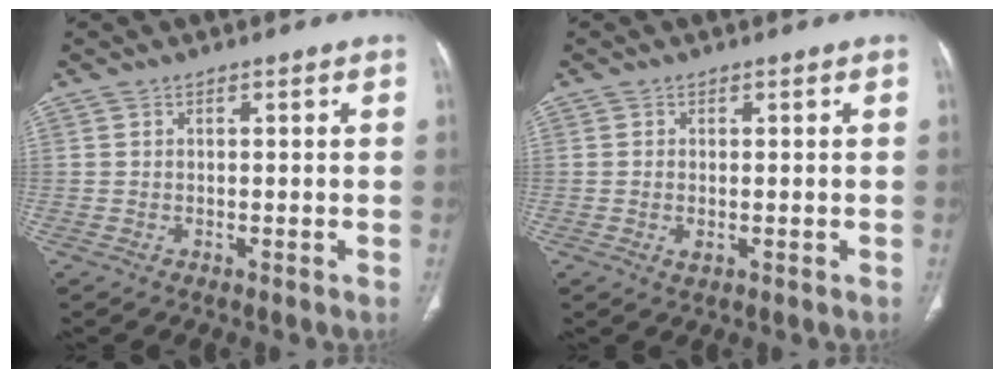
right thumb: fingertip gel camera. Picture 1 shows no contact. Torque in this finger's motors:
{"motor_torque": [-0.21, -0.05, -0.27, 0.13, 0.06]}